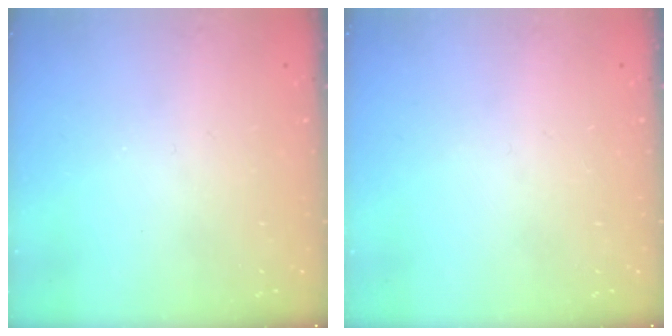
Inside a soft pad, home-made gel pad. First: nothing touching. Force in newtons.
{"total": 0.0}